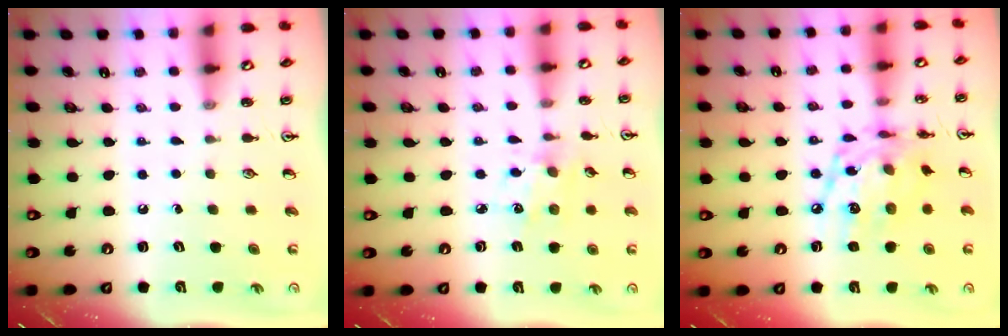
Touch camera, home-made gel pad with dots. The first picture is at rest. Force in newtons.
{"total": 4.2, "press": 4.1, "slide": 1.0}
{"total": 15.1, "press": 15.0, "slide": 0.9}